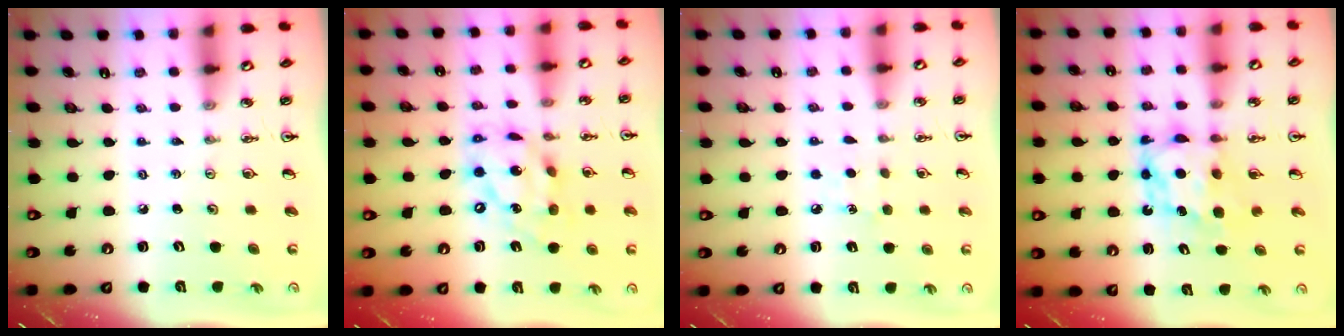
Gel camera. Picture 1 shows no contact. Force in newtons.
{"total": 15.0, "press": 15.0, "slide": 1.1}
{"total": 4.2, "press": 4.2, "slide": 0.5}
{"total": 6.3, "press": 6.3, "slide": 0.5}